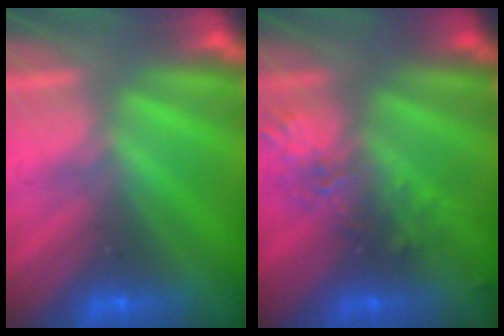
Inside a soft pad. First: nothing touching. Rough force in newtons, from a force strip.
{"total": 2.4}